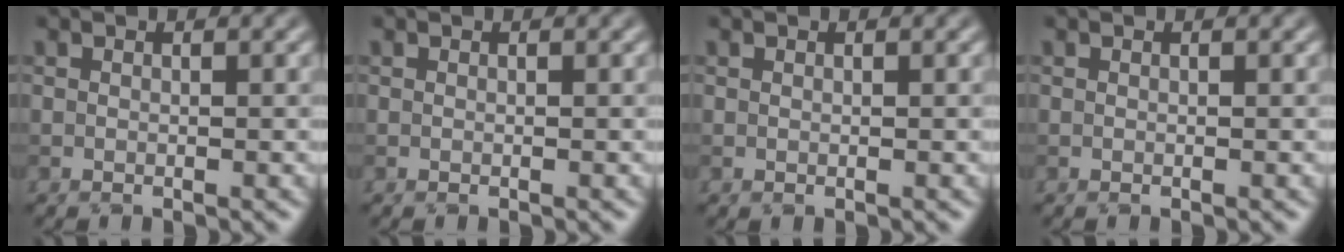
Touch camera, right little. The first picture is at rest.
{"total": 0.0}
{"total": 0.0}
{"total": 0.0}